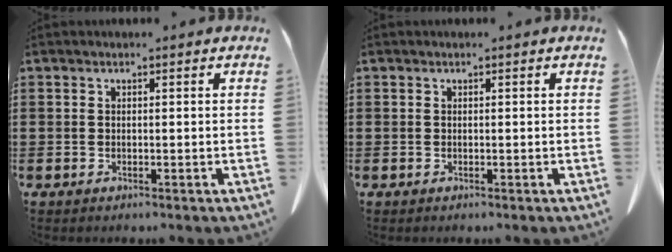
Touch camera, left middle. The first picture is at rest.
{"total": 0.0}